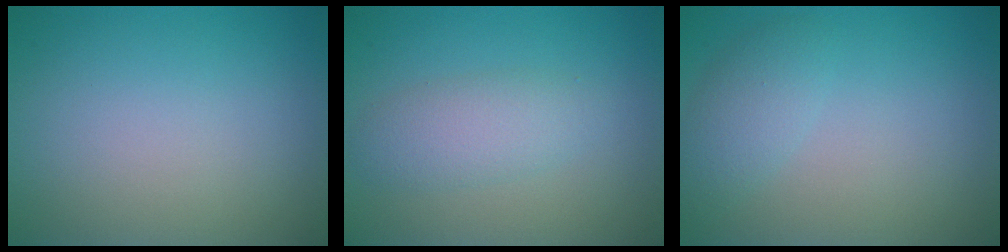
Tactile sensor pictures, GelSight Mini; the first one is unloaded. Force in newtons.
{"total": 2.8, "press": 2.8, "slide": 0.1}
{"total": 2.3, "press": 2.3, "slide": 0.1}